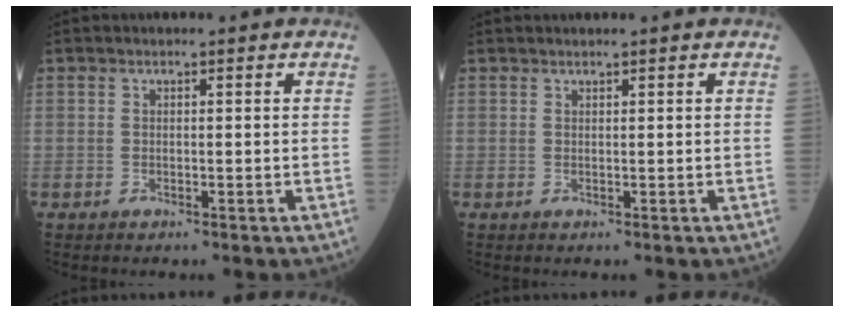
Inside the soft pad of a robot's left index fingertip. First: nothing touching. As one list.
[{"total": 0.6, "force": [0.6, -0.1, 0.1], "torque": [-0.006, 0.008, 0.015]}]